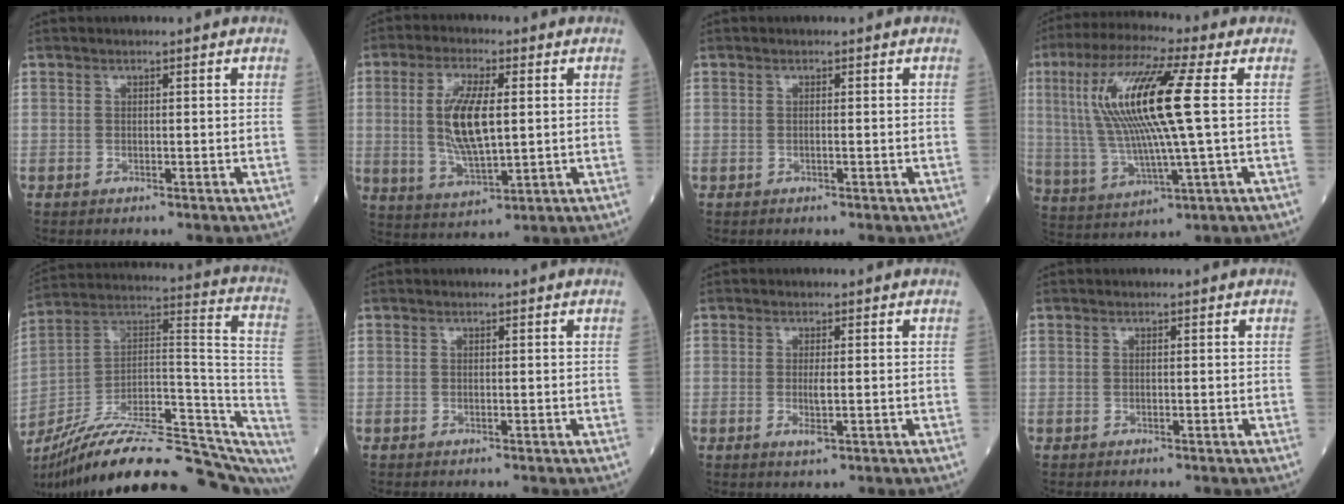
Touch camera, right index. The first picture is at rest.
{"total": 9.9, "force": [1.2, 2.8, 9.4], "torque": [-0.198, -0.002, 0.027]}
{"total": 0.0}
{"total": 16.1, "force": [2.9, 0.7, 15.8], "torque": [-0.334, 0.013, 0.054]}
{"total": 33.2, "force": [-27.0, 6.3, 18.1], "torque": [-0.226, 0.005, -0.396]}
{"total": 0.0}
{"total": 2.2, "force": [-0.2, 0.2, 2.2], "torque": [-0.044, -0.005, -0.002]}
{"total": 0.0}